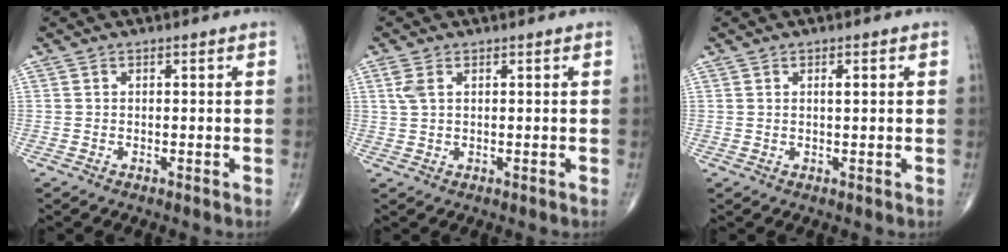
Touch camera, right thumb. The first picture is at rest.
{"total": 2.4, "force": [0.9, 1.2, 1.9], "torque": [-0.049, 0.010, 0.025]}
{"total": 1.4, "force": [0.4, 0.3, 1.3], "torque": [-0.019, 0.002, 0.005]}